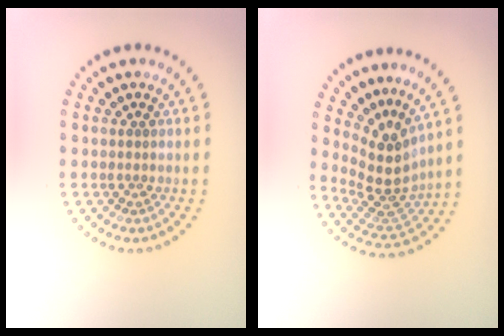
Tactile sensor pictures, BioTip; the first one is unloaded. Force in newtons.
{"total": 3.9, "press": 2.8, "slide": 2.8}